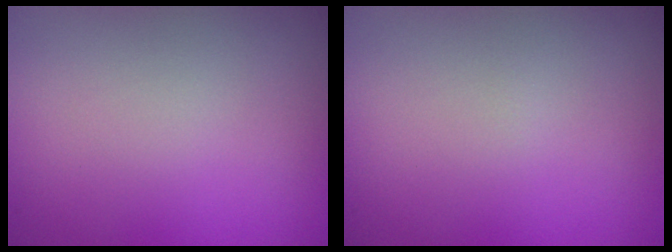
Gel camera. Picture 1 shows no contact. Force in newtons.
{"total": 0.0}